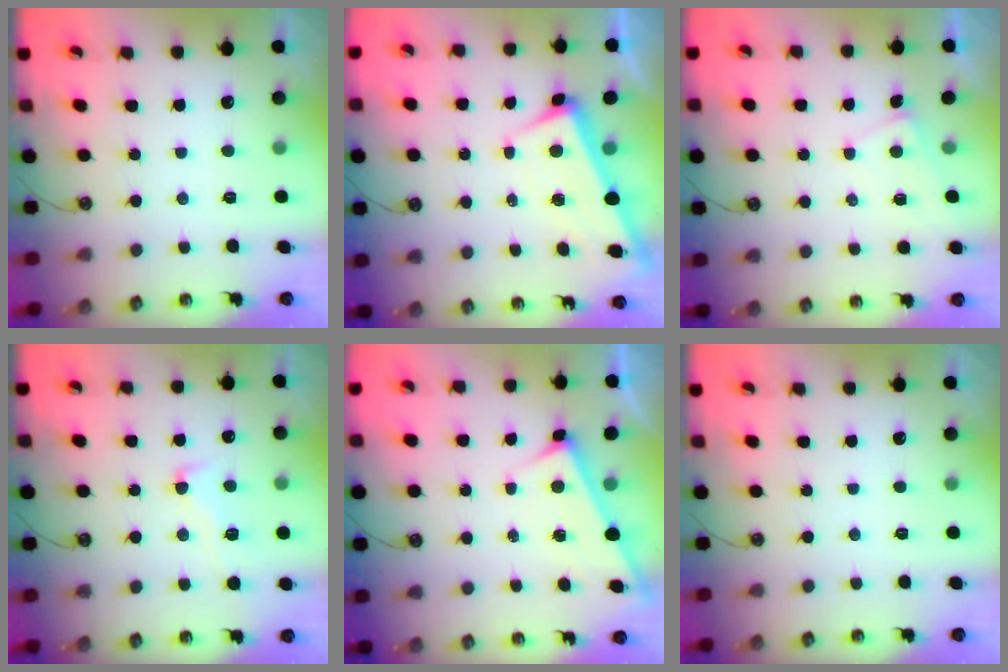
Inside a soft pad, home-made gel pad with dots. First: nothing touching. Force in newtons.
{"total": 2.0, "press": 1.9, "slide": 0.6}
{"total": 1.8, "press": 1.8, "slide": 0.3}
{"total": 3.0, "press": 2.8, "slide": 1.1}
{"total": 5.4, "press": 5.4, "slide": 0.2}
{"total": 0.0}